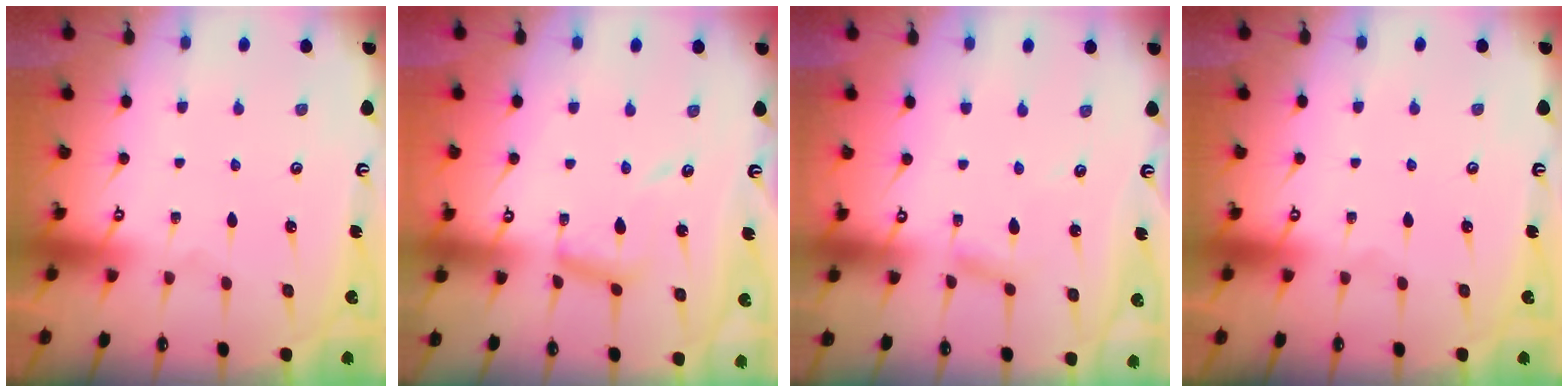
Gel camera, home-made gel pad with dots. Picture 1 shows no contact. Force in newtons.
{"total": 9.6, "press": 9.6, "slide": 0.7}
{"total": 2.7, "press": 2.7, "slide": 0.2}
{"total": 0.0}